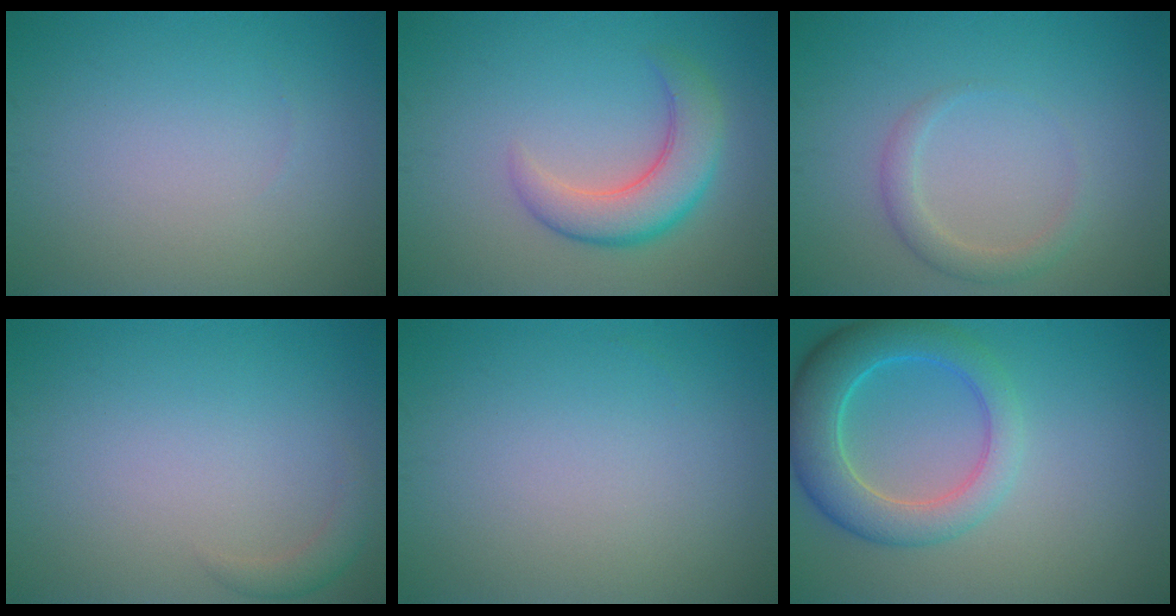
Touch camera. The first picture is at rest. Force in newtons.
{"total": 4.9, "press": 4.9, "slide": 0.2}
{"total": 1.9, "press": 1.9, "slide": 0.2}
{"total": 1.5, "press": 1.5, "slide": 0.1}
{"total": 0.0}
{"total": 6.3, "press": 6.3, "slide": 0.3}